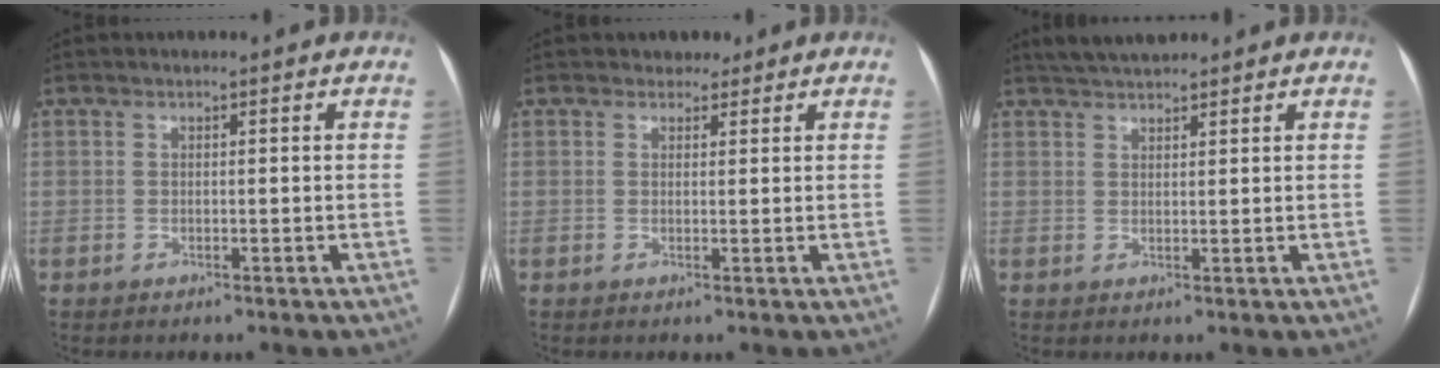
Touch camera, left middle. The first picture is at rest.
{"total": 1.8, "force": [1.3, 1.1, -0.1], "torque": [0.002, 0.004, 0.018]}
{"total": 3.8, "force": [3.5, 0.8, 1.2], "torque": [-0.021, 0.025, 0.065]}